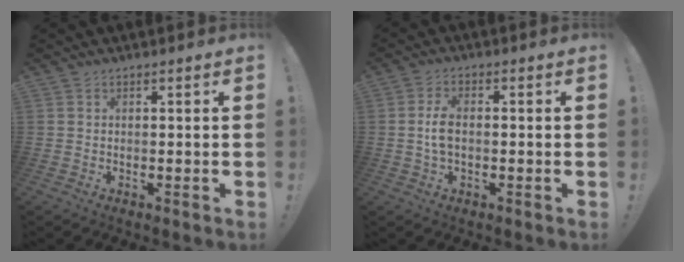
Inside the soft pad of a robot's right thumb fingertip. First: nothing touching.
{"total": 5.4, "force": [-0.4, 2.9, 4.6], "torque": [-0.091, 0.009, -0.008]}